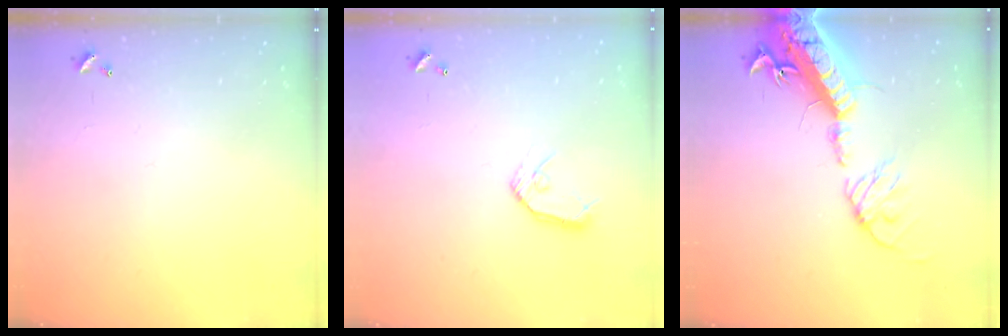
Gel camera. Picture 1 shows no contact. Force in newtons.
{"total": 8.8, "press": 8.8, "slide": 0.6}
{"total": 23.1, "press": 22.6, "slide": 4.7}